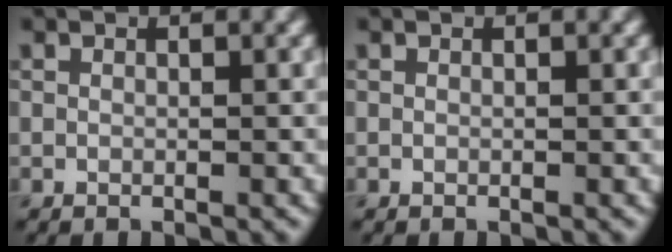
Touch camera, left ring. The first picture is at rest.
{"total": 0.0}